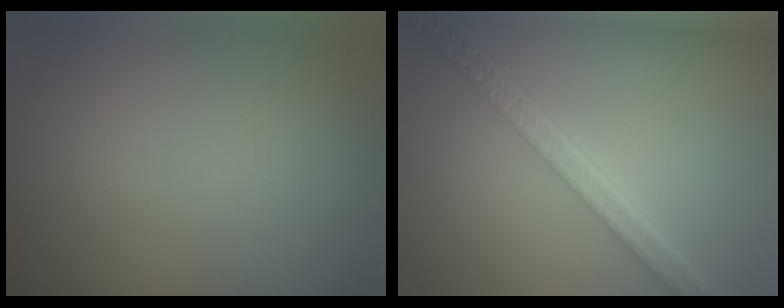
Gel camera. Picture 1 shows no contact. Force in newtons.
{"total": 5.8, "press": 4.4, "slide": 3.8}